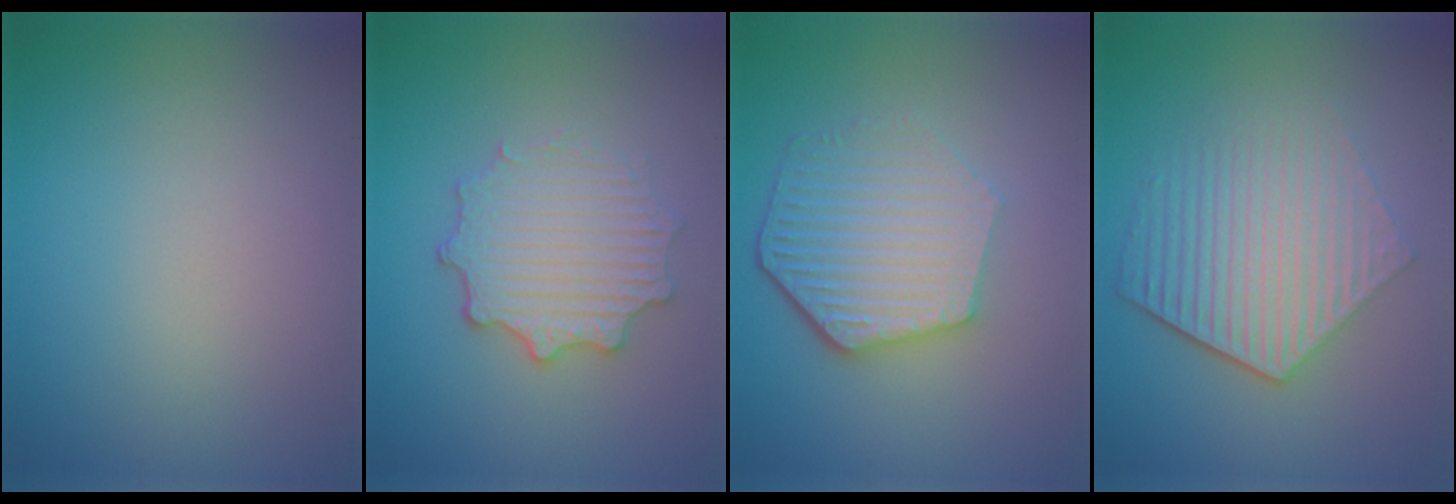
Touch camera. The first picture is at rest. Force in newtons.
{"total": 4.5, "press": 3.6, "slide": 2.6}
{"total": 6.1, "press": 4.6, "slide": 4.0}
{"total": 6.1, "press": 4.4, "slide": 4.2}